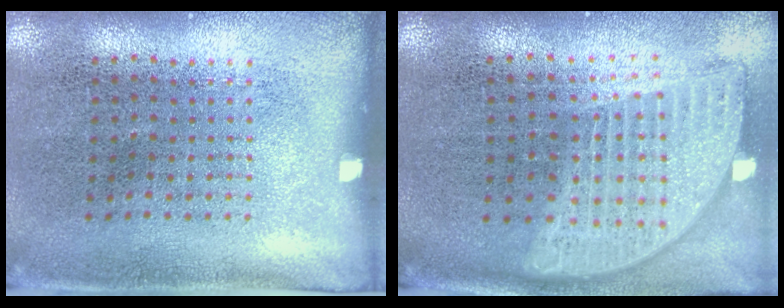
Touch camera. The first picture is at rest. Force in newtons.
{"total": 1.9, "press": 1.6, "slide": 1.2}